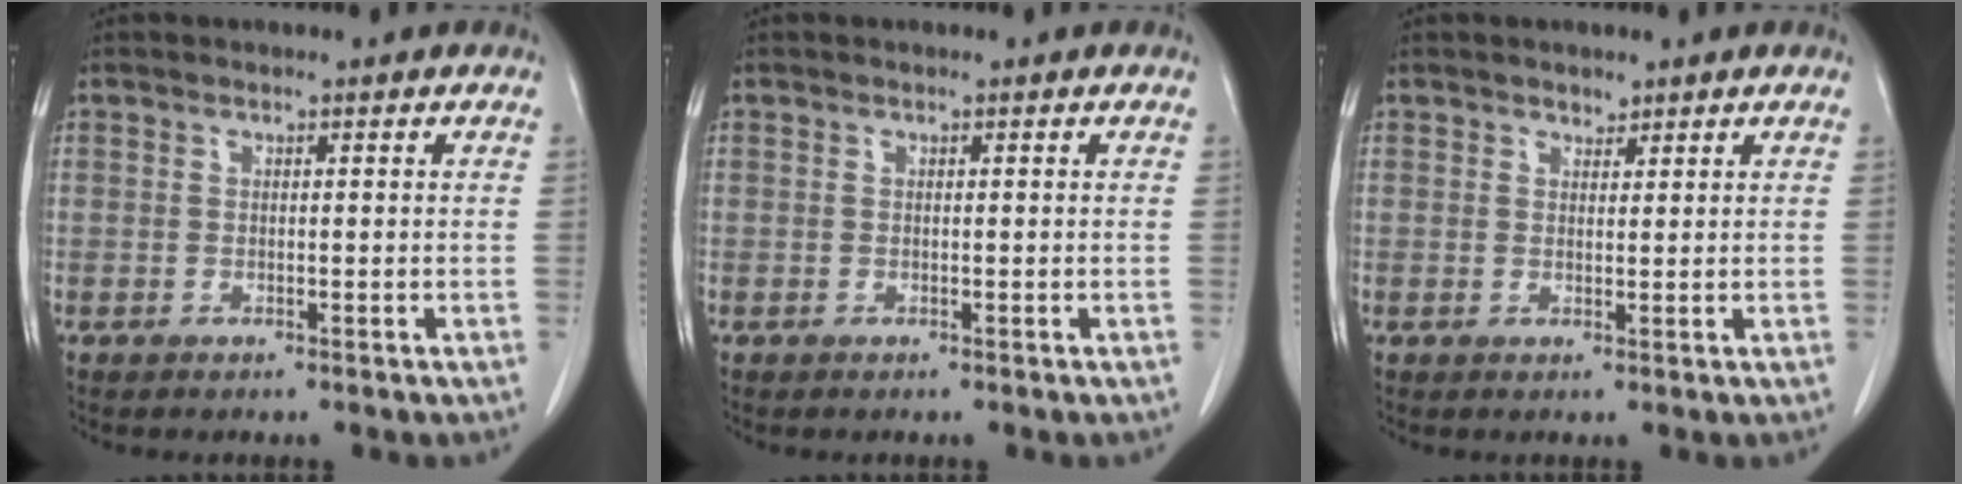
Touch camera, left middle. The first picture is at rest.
{"total": 0.0}
{"total": 1.2, "force": [1.1, 0.6, 0.2], "torque": [-0.004, -0.007, 0.016]}